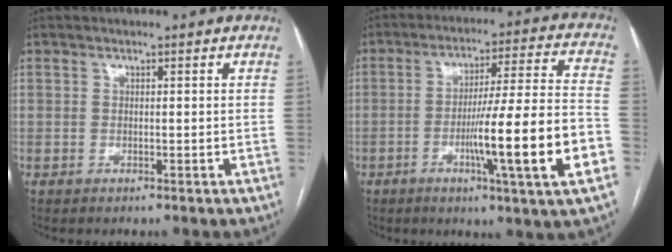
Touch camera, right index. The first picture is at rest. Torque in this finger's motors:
{"motor_torque": [2.14, 0.00, 1.05, 0.21]}